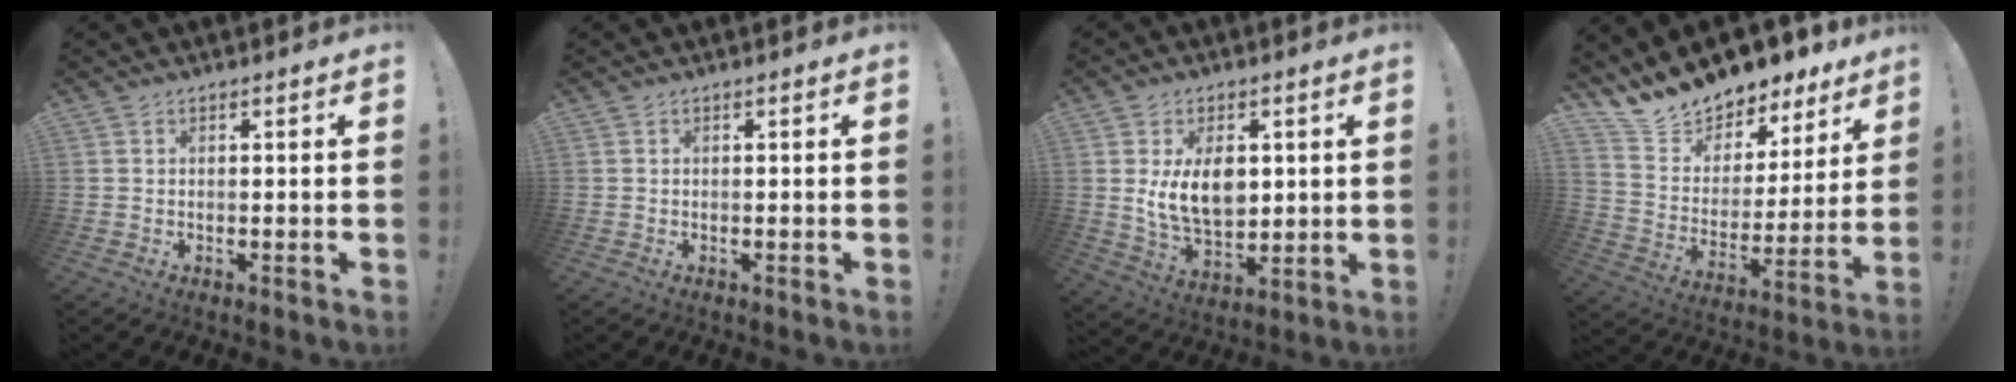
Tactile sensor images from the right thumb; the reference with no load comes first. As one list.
[{"total": 0.0}, {"total": 12.2, "force": [2.6, 8.7, 8.1], "torque": [-0.128, -0.014, 0.047]}, {"total": 13.6, "force": [12.8, 4.3, 1.6], "torque": [-0.059, -0.114, 0.229]}]